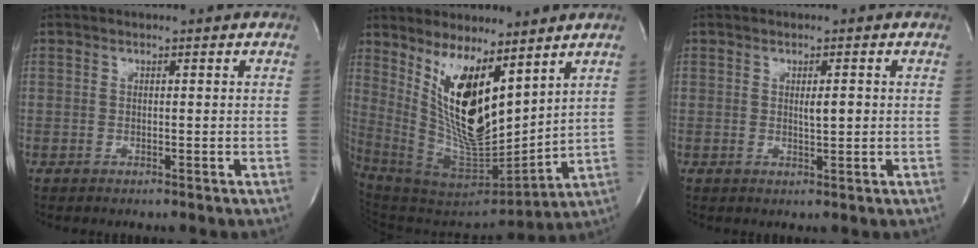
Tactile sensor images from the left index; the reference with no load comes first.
{"total": 15.1, "force": [7.7, 4.5, 12.2], "torque": [-0.231, -0.019, 0.156]}
{"total": 2.0, "force": [0.0, 0.5, 1.9], "torque": [-0.033, -0.005, 0.002]}